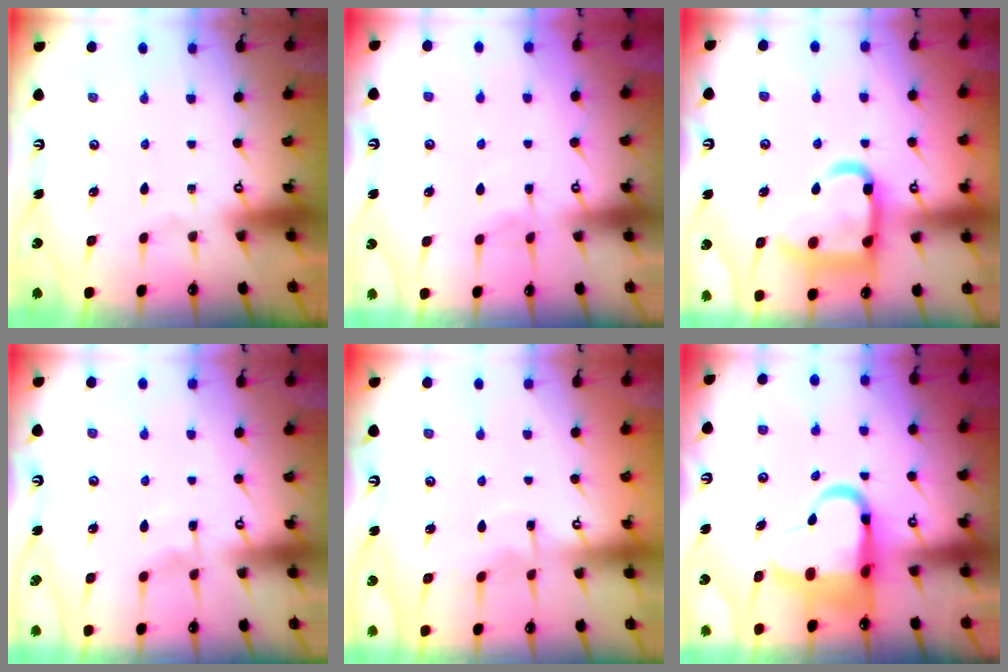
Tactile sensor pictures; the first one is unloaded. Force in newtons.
{"total": 2.8, "press": 2.7, "slide": 0.3}
{"total": 19.3, "press": 19.2, "slide": 1.9}
{"total": 4.0, "press": 4.0, "slide": 0.6}
{"total": 2.9, "press": 2.9, "slide": 0.4}
{"total": 12.2, "press": 11.7, "slide": 3.4}